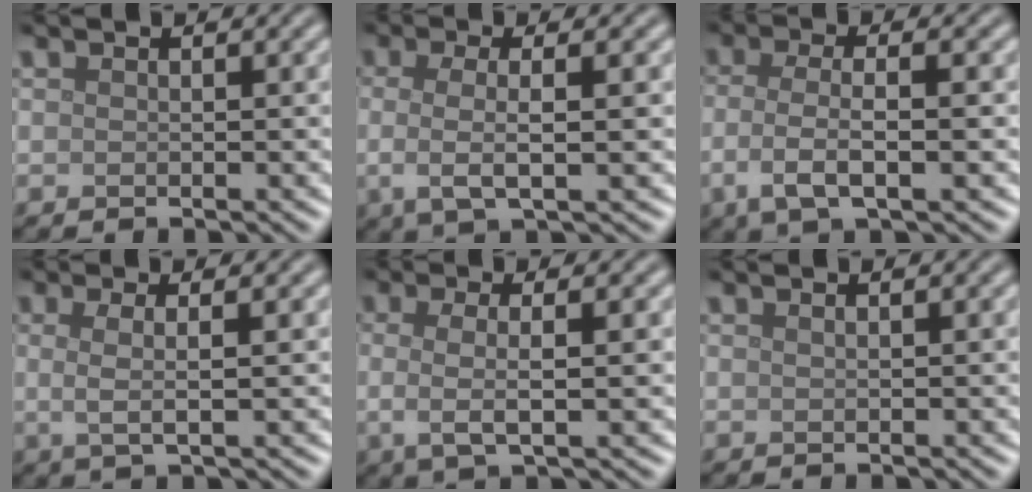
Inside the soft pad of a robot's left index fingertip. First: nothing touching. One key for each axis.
{"total": 4.2, "fx": -0.1, "fy": 1.3, "fz": 4.0, "tx": -0.072, "ty": -0.003, "tz": -0.005}
{"total": 4.3, "fx": -1.1, "fy": 1.4, "fz": 4.0, "tx": -0.081, "ty": -0.002, "tz": -0.024}
{"total": 3.0, "fx": 0.3, "fy": 0.8, "fz": 2.8, "tx": -0.051, "ty": -0.002, "tz": 0.003}
{"total": 3.8, "fx": 0.0, "fy": 1.1, "fz": 3.7, "tx": -0.066, "ty": -0.002, "tz": -0.001}
{"total": 0.9, "fx": 0.5, "fy": 0.3, "fz": 0.7, "tx": -0.006, "ty": 0.001, "tz": 0.003}